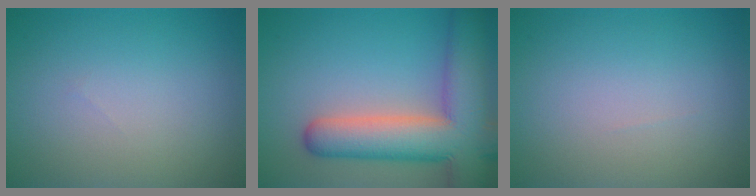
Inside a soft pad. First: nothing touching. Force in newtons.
{"total": 10.9, "press": 10.8, "slide": 0.7}
{"total": 0.0}